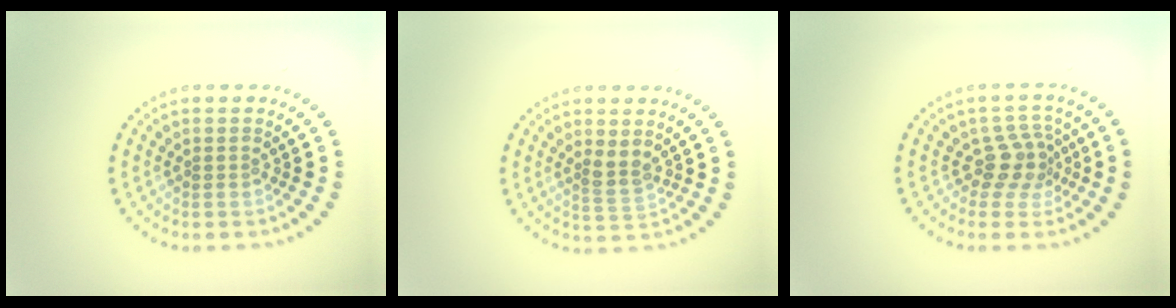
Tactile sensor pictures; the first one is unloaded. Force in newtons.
{"total": 1.9, "press": 1.5, "slide": 1.2}
{"total": 2.8, "press": 2.1, "slide": 1.9}